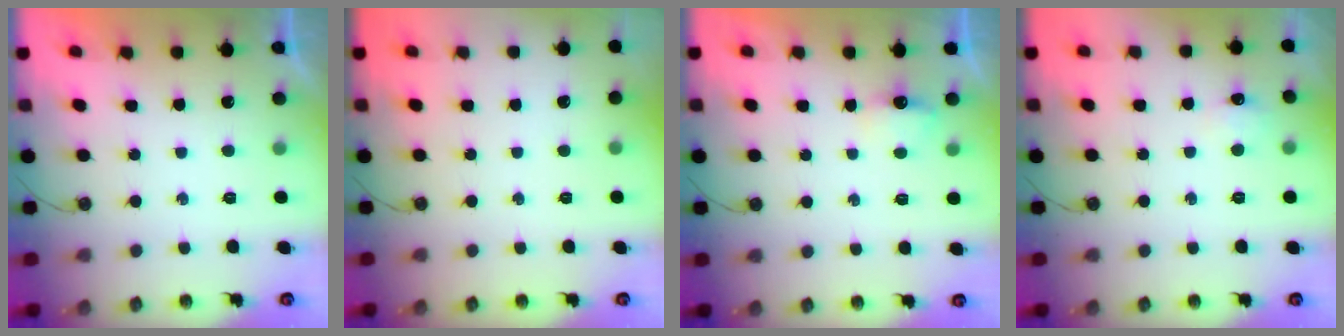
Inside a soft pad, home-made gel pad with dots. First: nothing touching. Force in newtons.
{"total": 0.0}
{"total": 3.9, "press": 3.8, "slide": 0.6}
{"total": 5.3, "press": 5.3, "slide": 0.9}